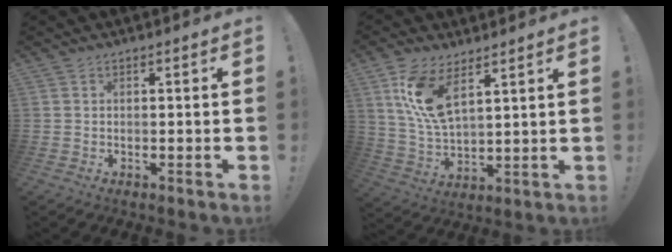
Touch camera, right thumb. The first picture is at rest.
{"total": 12.1, "force": [6.6, 5.1, 8.8], "torque": [-0.183, -0.024, 0.121]}